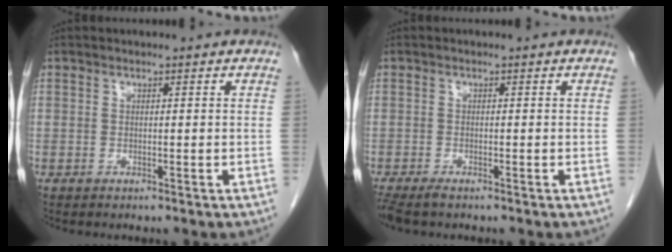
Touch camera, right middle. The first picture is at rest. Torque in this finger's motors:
{"motor_torque": [0.50, -0.27, 0.01, 0.02]}